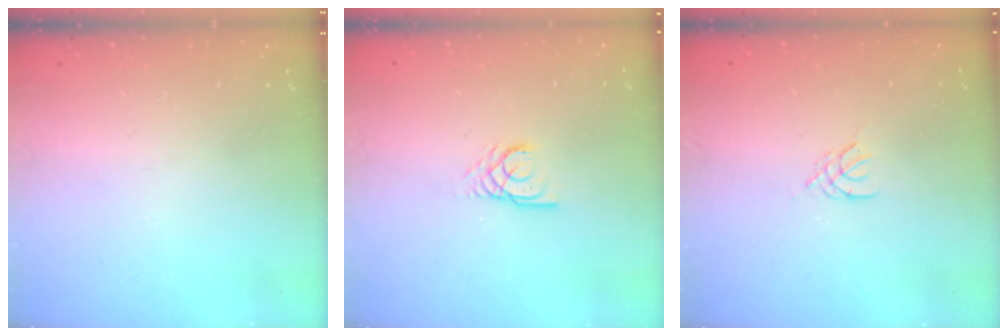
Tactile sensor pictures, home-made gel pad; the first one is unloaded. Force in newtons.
{"total": 2.7, "press": 2.7, "slide": 0.2}
{"total": 2.1, "press": 2.0, "slide": 0.4}